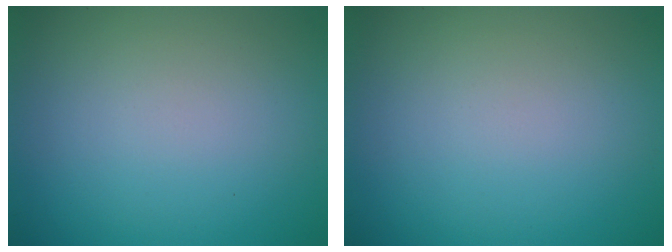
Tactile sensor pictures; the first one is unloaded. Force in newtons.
{"total": 0.0}